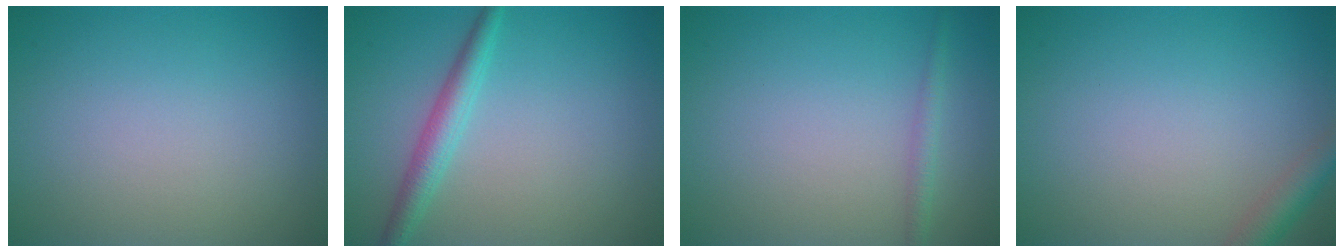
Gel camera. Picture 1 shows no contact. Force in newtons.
{"total": 2.6, "press": 2.6, "slide": 0.1}
{"total": 1.2, "press": 1.2, "slide": 0.1}
{"total": 2.3, "press": 2.3, "slide": 0.1}